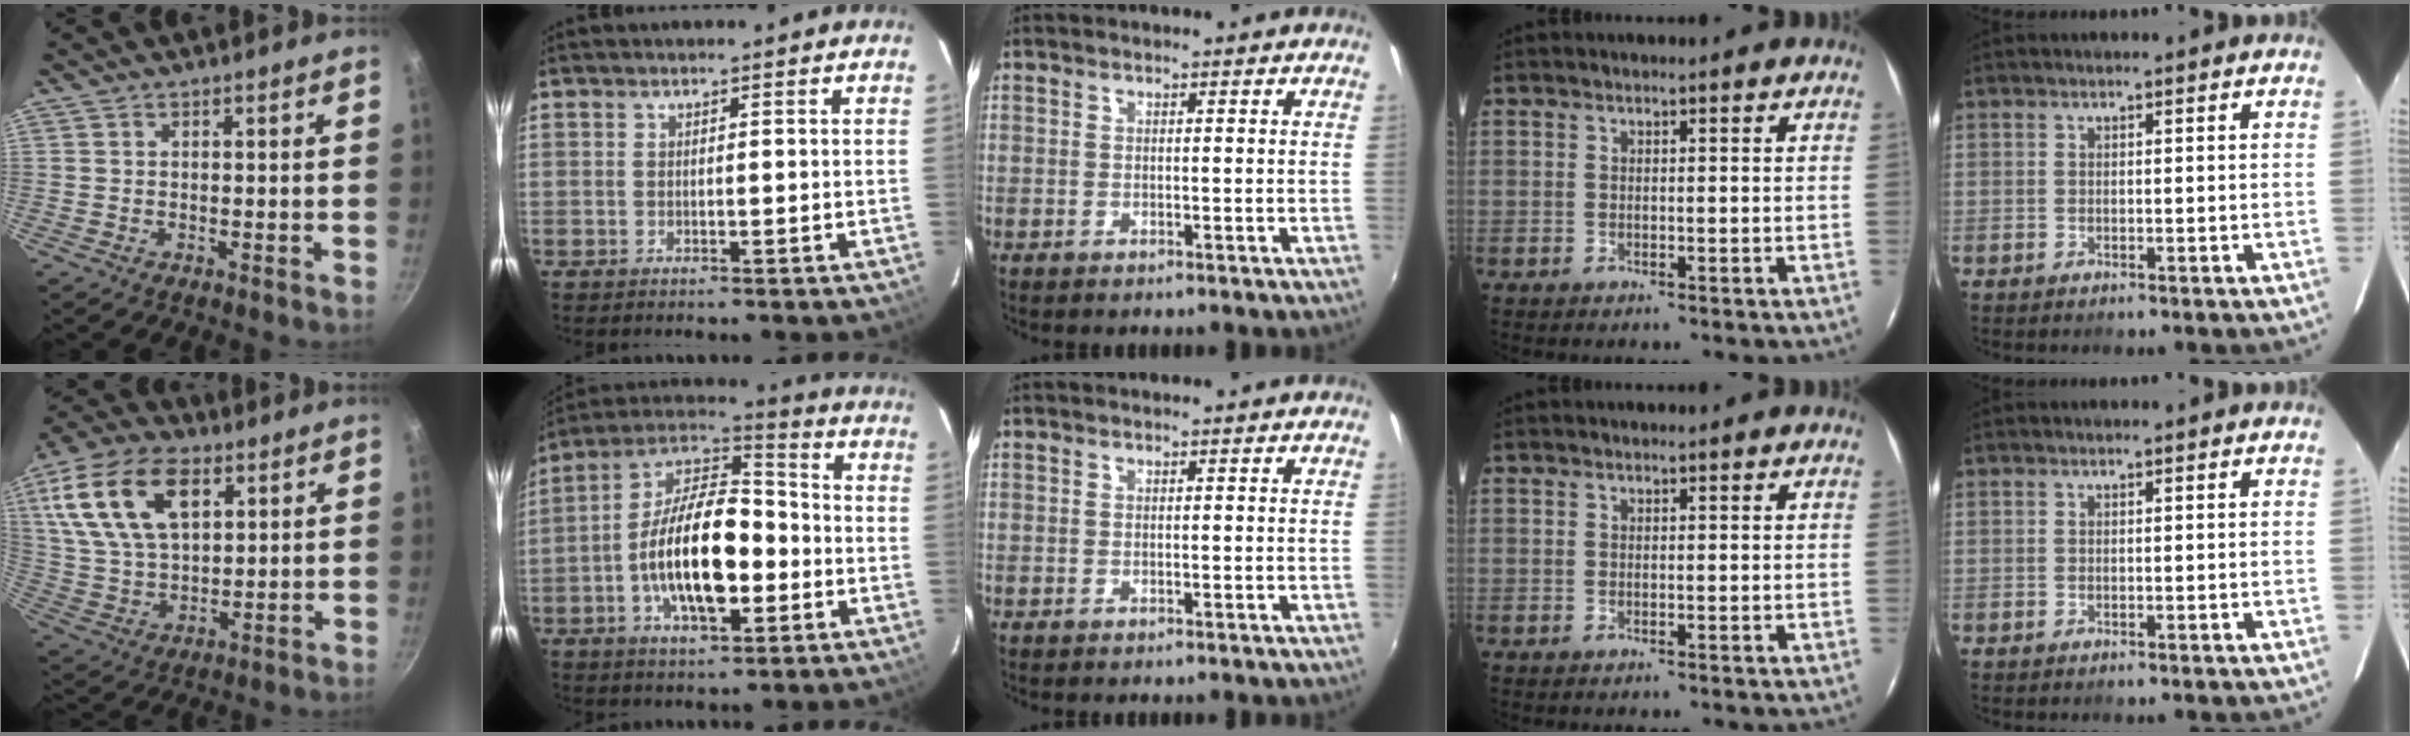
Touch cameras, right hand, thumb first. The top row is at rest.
{"thumb": {"total": 19.3, "force": [7.2, 11.4, 13.8], "torque": [-0.249, -0.011, 0.137]}, "index": {"total": 17.7, "force": [-4.2, 8.2, 15.2], "torque": [-0.282, 0.012, -0.078]}}